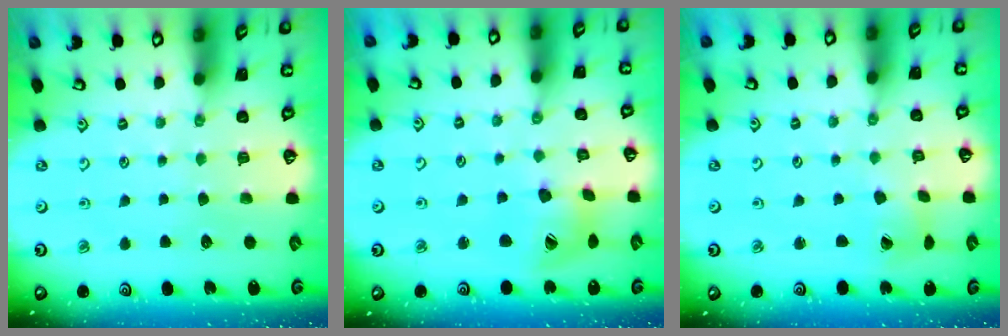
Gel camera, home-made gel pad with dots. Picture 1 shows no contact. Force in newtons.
{"total": 12.0, "press": 12.0, "slide": 1.0}
{"total": 2.7, "press": 2.7, "slide": 0.4}